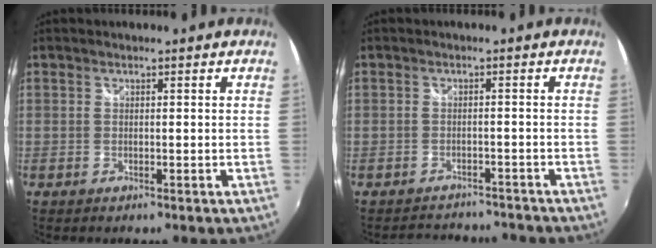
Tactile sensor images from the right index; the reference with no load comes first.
{"total": 6.9, "force": [-6.2, 2.6, 1.3], "torque": [-0.027, 0.017, -0.082]}